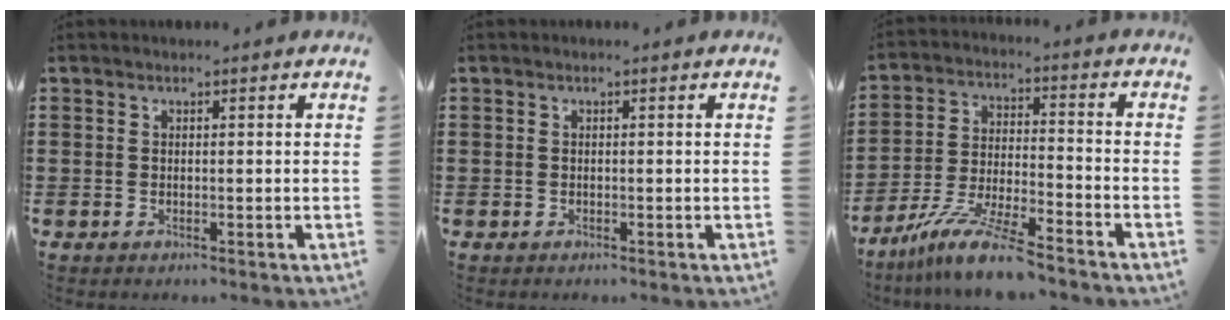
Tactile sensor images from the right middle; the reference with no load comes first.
{"total": 0.0}
{"total": 10.2, "force": [-8.6, 0.2, 5.4], "torque": [-0.114, 0.000, -0.172]}